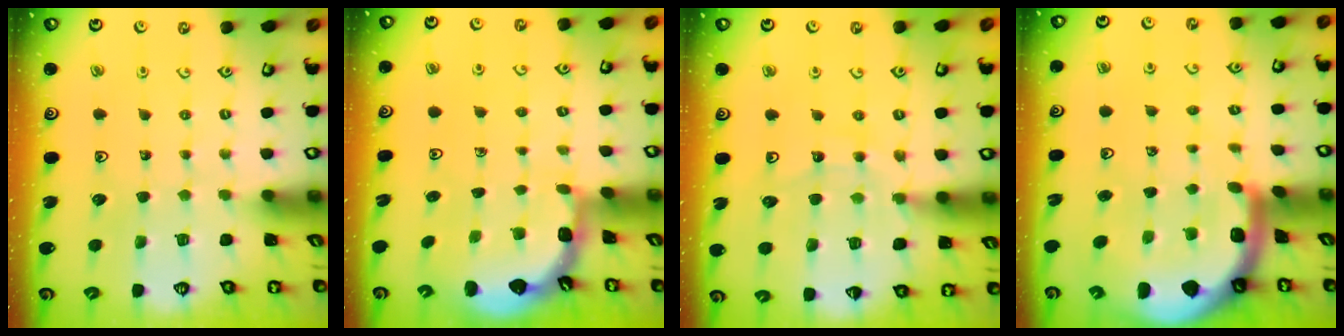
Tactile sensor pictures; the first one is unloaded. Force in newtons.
{"total": 1.9, "press": 1.9, "slide": 0.2}
{"total": 11.7, "press": 11.6, "slide": 1.5}
{"total": 6.5, "press": 6.5, "slide": 0.8}